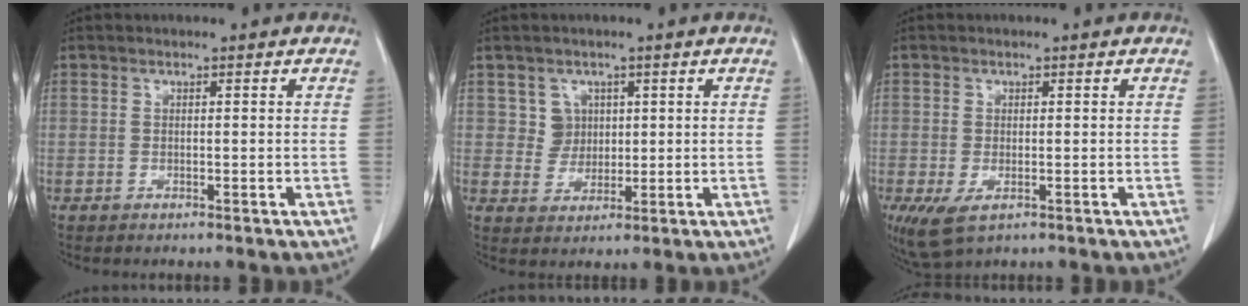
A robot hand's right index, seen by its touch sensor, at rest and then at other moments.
{"total": 3.9, "force": [1.5, 3.6, 0.5], "torque": [-0.006, 0.004, 0.030]}
{"total": 5.5, "force": [-2.0, 2.9, 4.3], "torque": [-0.082, -0.017, -0.024]}